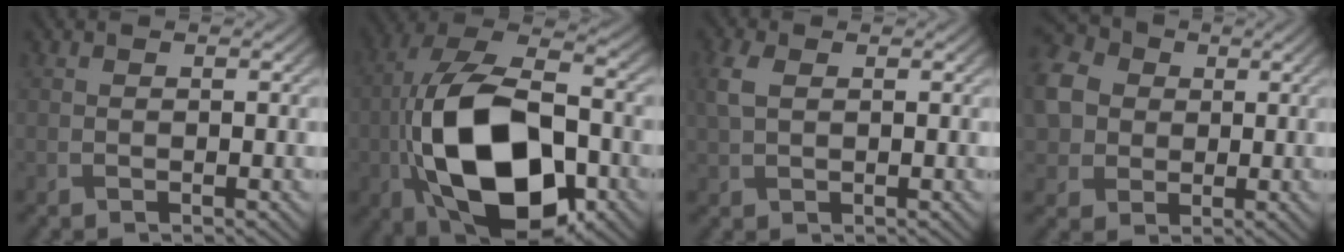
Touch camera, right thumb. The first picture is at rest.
{"total": 19.0, "force": [-4.8, 10.5, 15.0], "torque": [-0.303, -0.015, -0.087]}
{"total": 2.7, "force": [0.8, 1.6, 2.0], "torque": [-0.057, 0.003, 0.015]}
{"total": 9.2, "force": [1.0, 7.9, 4.6], "torque": [-0.147, -0.001, 0.017]}